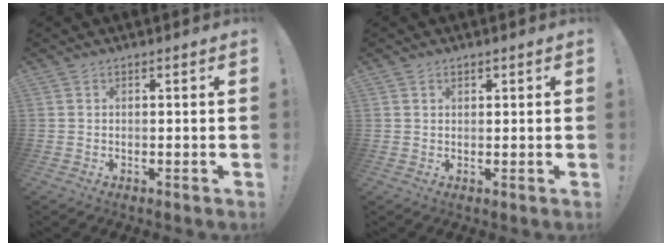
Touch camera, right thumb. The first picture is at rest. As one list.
[{"total": 1.1, "force": [0.6, 0.8, 0.3], "torque": [-0.006, 0.001, 0.011]}]